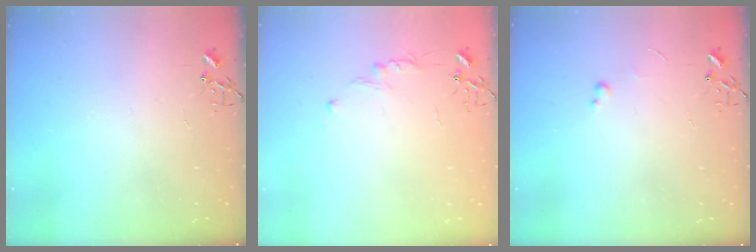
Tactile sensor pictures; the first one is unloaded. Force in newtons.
{"total": 5.5, "press": 5.5, "slide": 0.6}
{"total": 2.6, "press": 2.6, "slide": 0.4}